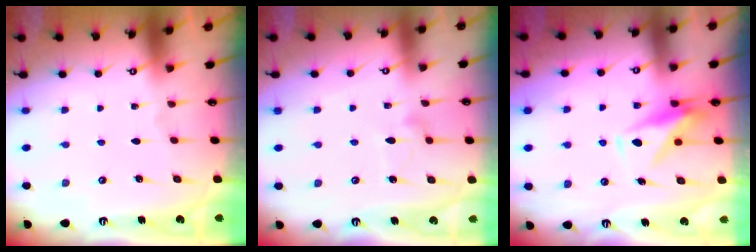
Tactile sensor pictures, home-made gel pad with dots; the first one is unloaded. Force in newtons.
{"total": 9.9, "press": 9.9, "slide": 0.4}
{"total": 8.3, "press": 8.3, "slide": 0.3}